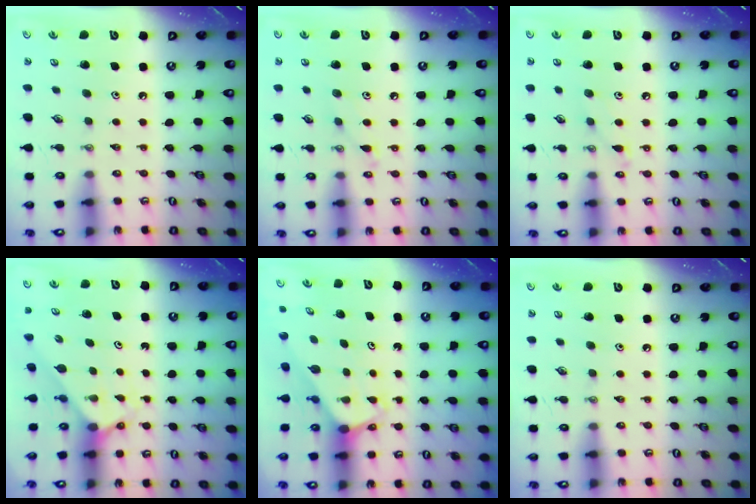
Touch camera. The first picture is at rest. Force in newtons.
{"total": 6.7, "press": 6.6, "slide": 0.8}
{"total": 6.7, "press": 6.6, "slide": 0.8}
{"total": 1.9, "press": 1.9, "slide": 0.2}
{"total": 2.0, "press": 2.0, "slide": 0.1}
{"total": 0.0}